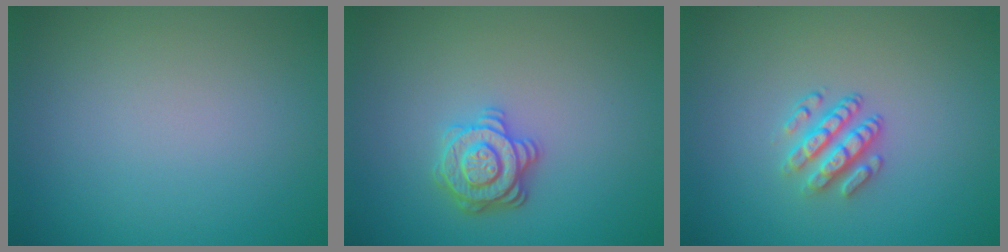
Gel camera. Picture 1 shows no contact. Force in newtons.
{"total": 3.1, "press": 3.0, "slide": 0.9}
{"total": 2.9, "press": 2.5, "slide": 1.5}